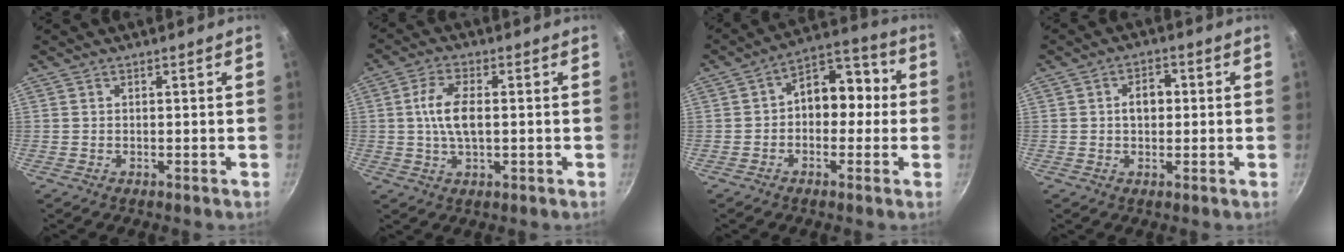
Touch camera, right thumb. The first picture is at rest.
{"total": 7.7, "force": [0.3, 3.8, 6.6], "torque": [-0.128, 0.011, 0.003]}
{"total": 10.7, "force": [-0.2, 7.7, 7.4], "torque": [-0.047, 0.043, -0.022]}
{"total": 4.7, "force": [0.4, 3.4, 3.3], "torque": [-0.025, 0.011, 0.001]}